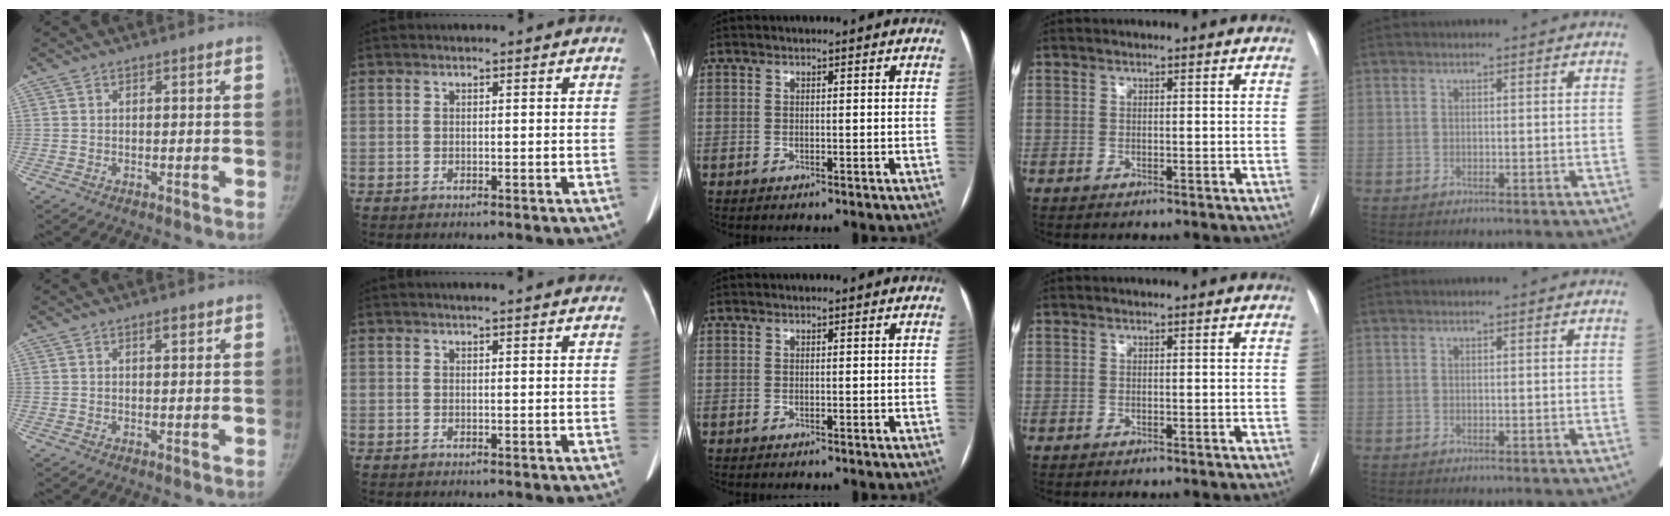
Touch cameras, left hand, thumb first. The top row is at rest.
{"thumb": {"total": 1.7, "force": [1.0, 0.6, 1.2], "torque": [-0.013, -0.004, 0.015]}, "index": {"total": 6.6, "force": [5.8, 0.8, 3.0], "torque": [-0.040, 0.019, 0.064]}}